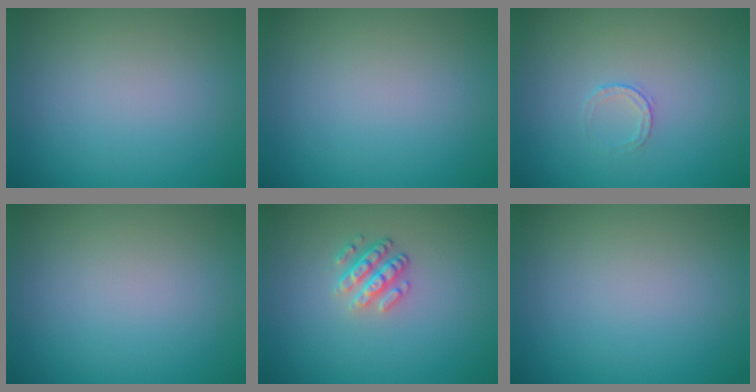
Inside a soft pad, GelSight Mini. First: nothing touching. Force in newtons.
{"total": 0.0}
{"total": 0.7, "press": 0.5, "slide": 0.5}
{"total": 0.0}
{"total": 2.8, "press": 2.3, "slide": 1.5}
{"total": 0.0}